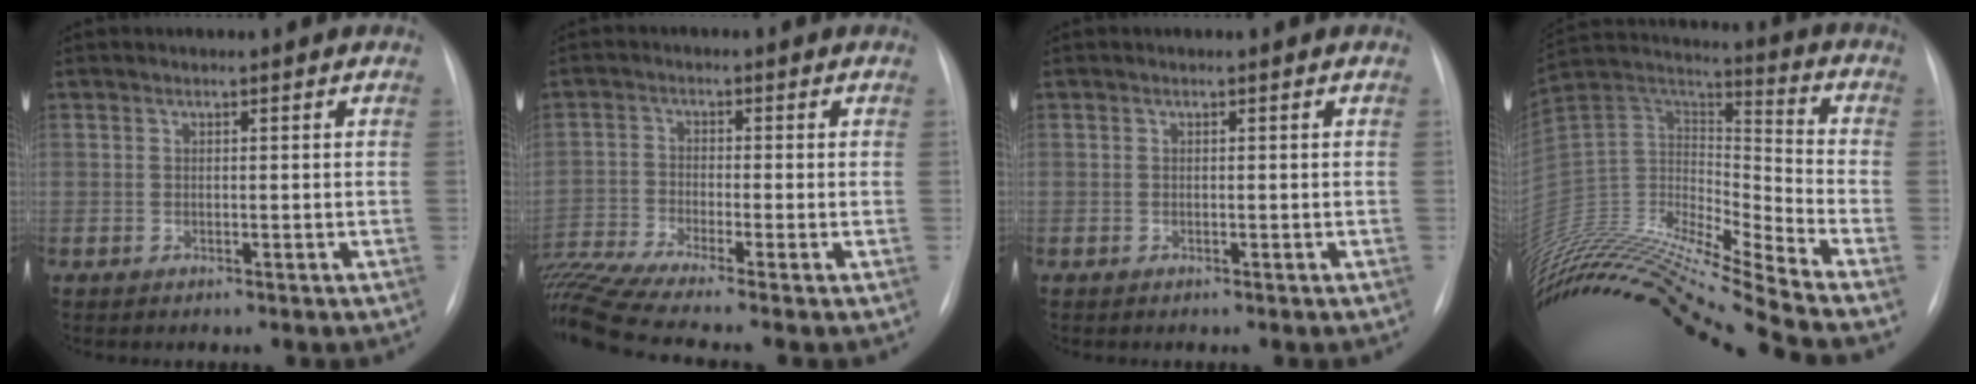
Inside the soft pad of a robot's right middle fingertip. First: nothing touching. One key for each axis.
{"total": 11.4, "fx": -9.5, "fy": -1.3, "fz": 6.0, "tx": -0.136, "ty": -0.007, "tz": -0.177}
{"total": 0.0}
{"total": 26.4, "fx": -24.2, "fy": -1.4, "fz": 10.5, "tx": -0.229, "ty": -0.003, "tz": -0.418}